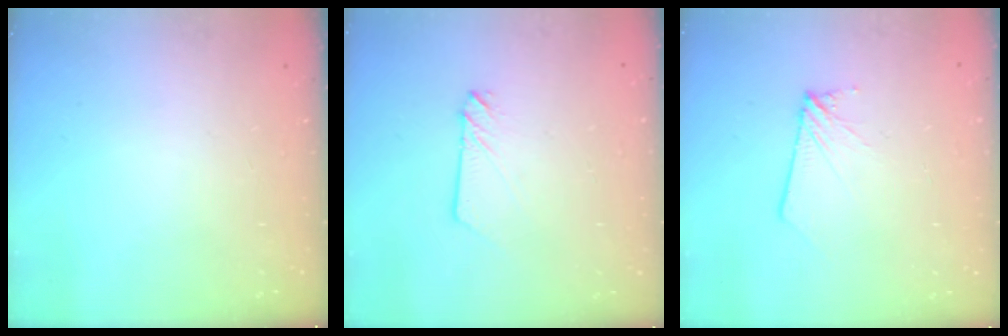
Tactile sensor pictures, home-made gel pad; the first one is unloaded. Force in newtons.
{"total": 2.3, "press": 2.3, "slide": 0.2}
{"total": 2.6, "press": 2.6, "slide": 0.2}